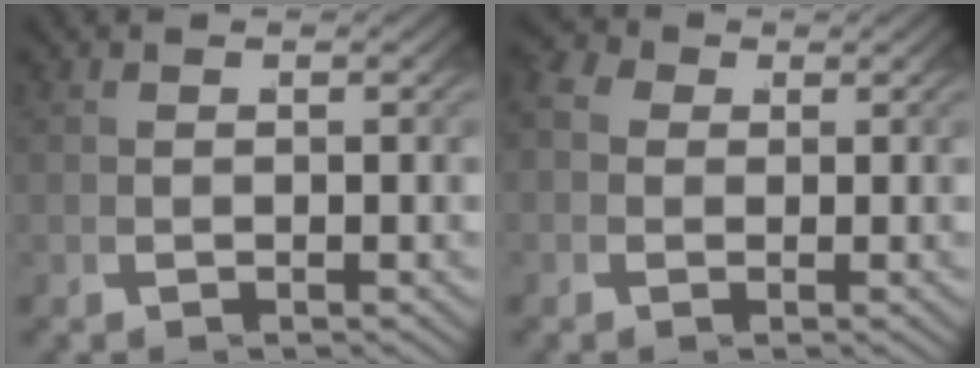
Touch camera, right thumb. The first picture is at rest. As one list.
[{"total": 3.2, "force": [0.8, 2.8, 1.2], "torque": [-0.029, 0.002, 0.003]}]